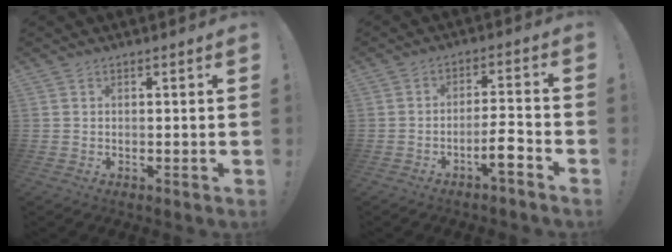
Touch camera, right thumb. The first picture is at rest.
{"total": 7.2, "force": [-4.2, 1.4, 5.7], "torque": [-0.081, 0.018, -0.071]}